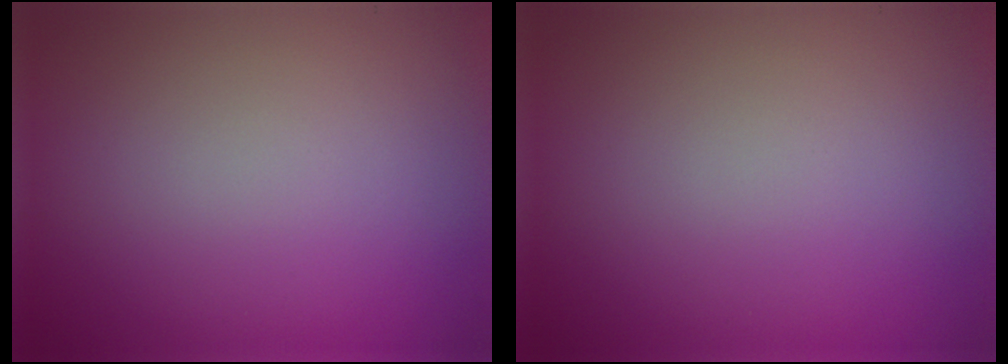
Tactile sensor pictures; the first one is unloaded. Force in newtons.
{"total": 0.0}